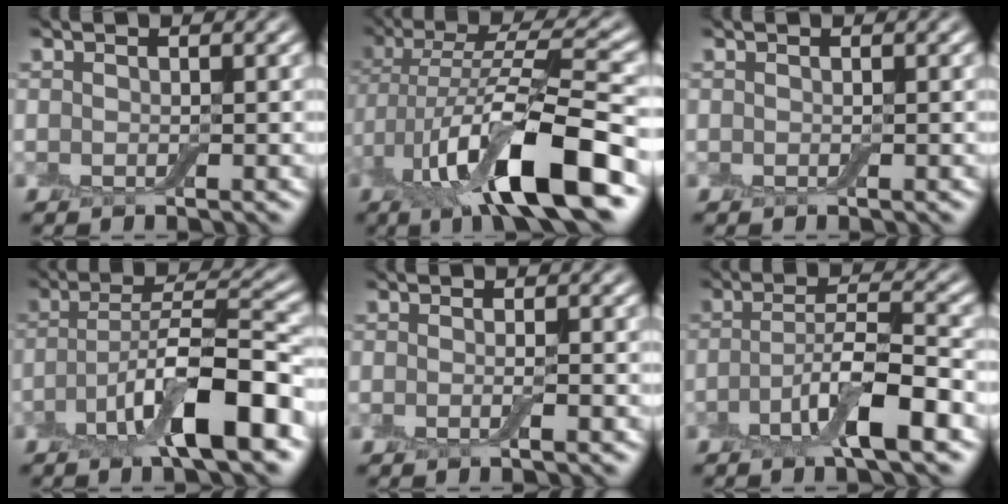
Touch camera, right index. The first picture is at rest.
{"total": 11.4, "force": [-3.6, 3.3, 10.3], "torque": [-0.185, 0.007, -0.071]}
{"total": 0.0}
{"total": 8.4, "force": [-3.5, 1.9, 7.3], "torque": [-0.122, 0.013, -0.063]}
{"total": 1.3, "force": [-0.3, 0.2, 1.3], "torque": [-0.022, -0.008, -0.008]}
{"total": 5.5, "force": [-2.5, 0.9, 4.8], "torque": [-0.087, 0.006, -0.052]}